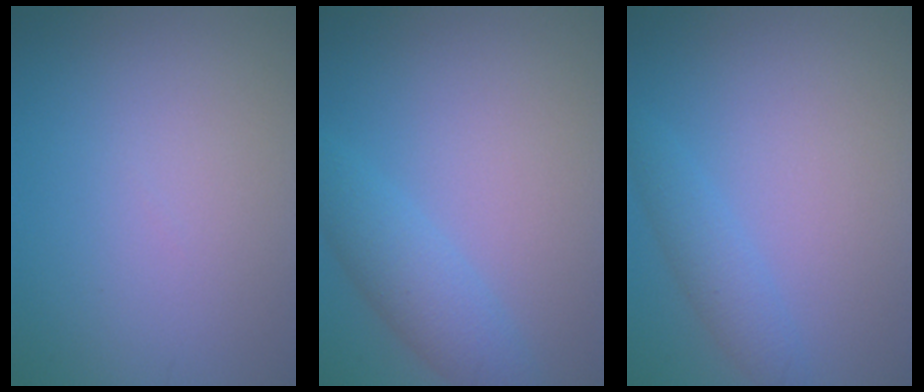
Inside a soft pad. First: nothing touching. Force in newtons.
{"total": 3.6, "press": 3.6, "slide": 0.0}
{"total": 2.2, "press": 2.2, "slide": 0.0}